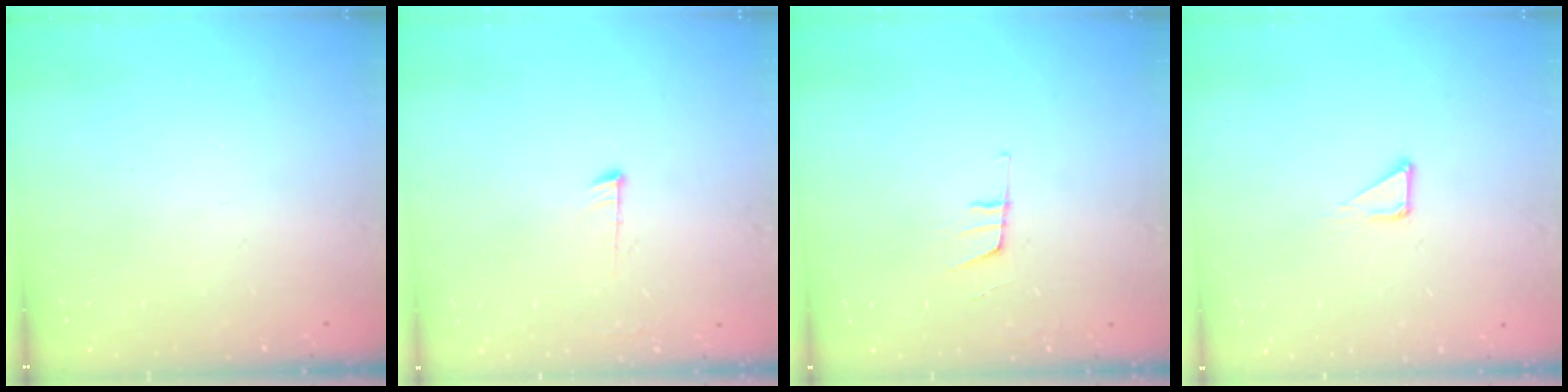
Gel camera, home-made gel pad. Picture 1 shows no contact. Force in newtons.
{"total": 6.1, "press": 6.1, "slide": 0.6}
{"total": 7.7, "press": 7.2, "slide": 2.8}
{"total": 3.1, "press": 3.1, "slide": 0.2}